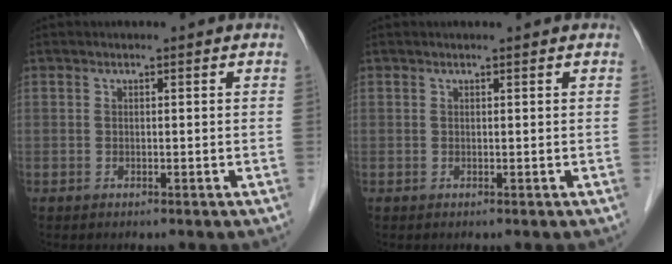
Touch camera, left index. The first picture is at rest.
{"total": 0.7, "force": [0.7, 0.0, 0.3], "torque": [-0.004, 0.007, 0.011]}